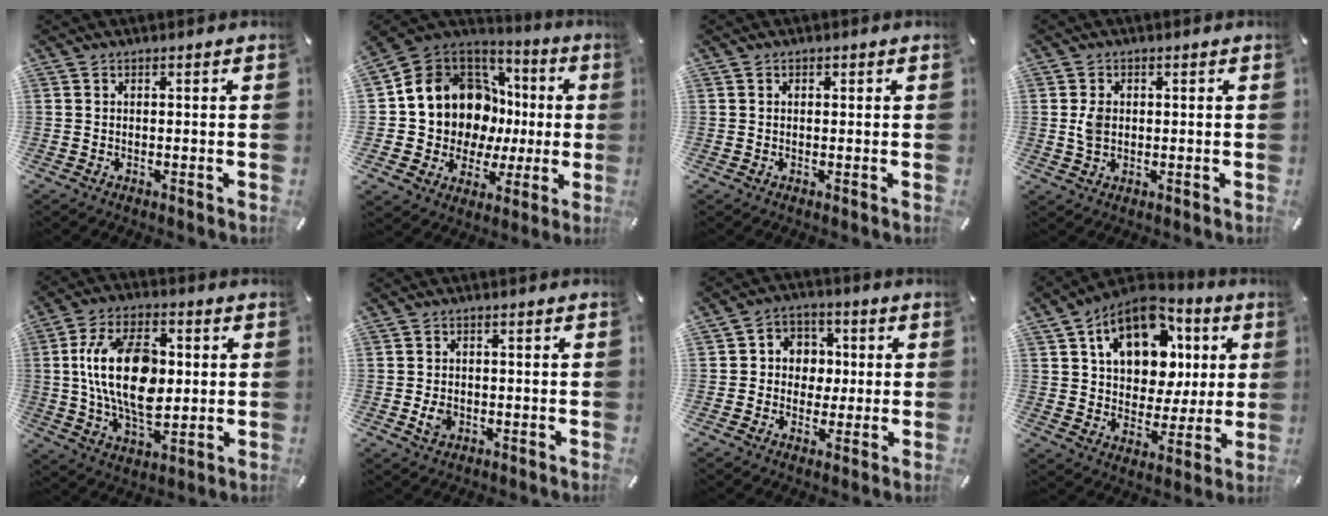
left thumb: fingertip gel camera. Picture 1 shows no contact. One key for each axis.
{"total": 15.0, "fx": 3.8, "fy": 13.3, "fz": 5.8, "tx": -0.110, "ty": -0.047, "tz": 0.093}
{"total": 0.7, "fx": 0.1, "fy": 0.6, "fz": 0.4, "tx": -0.007, "ty": 0.005, "tz": 0.001}
{"total": 3.9, "fx": 0.2, "fy": 3.0, "fz": 2.4, "tx": -0.047, "ty": 0.001, "tz": 0.001}
{"total": 18.5, "fx": 1.5, "fy": 11.4, "fz": 14.5, "tx": -0.290, "ty": 0.005, "tz": 0.022}
{"total": 2.8, "fx": -0.5, "fy": 2.2, "fz": 1.6, "tx": -0.027, "ty": -0.002, "tz": -0.013}
{"total": 6.8, "fx": -0.5, "fy": 6.6, "fz": 1.9, "tx": -0.027, "ty": 0.010, "tz": -0.014}
{"total": 16.9, "fx": 7.4, "fy": 12.2, "fz": 9.0, "tx": -0.146, "ty": -0.023, "tz": 0.137}